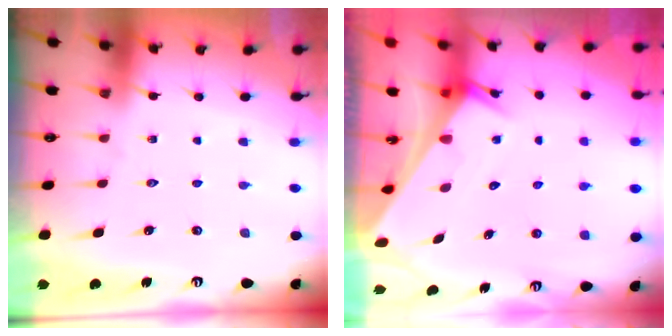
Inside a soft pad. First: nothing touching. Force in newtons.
{"total": 2.5, "press": 2.5, "slide": 0.1}